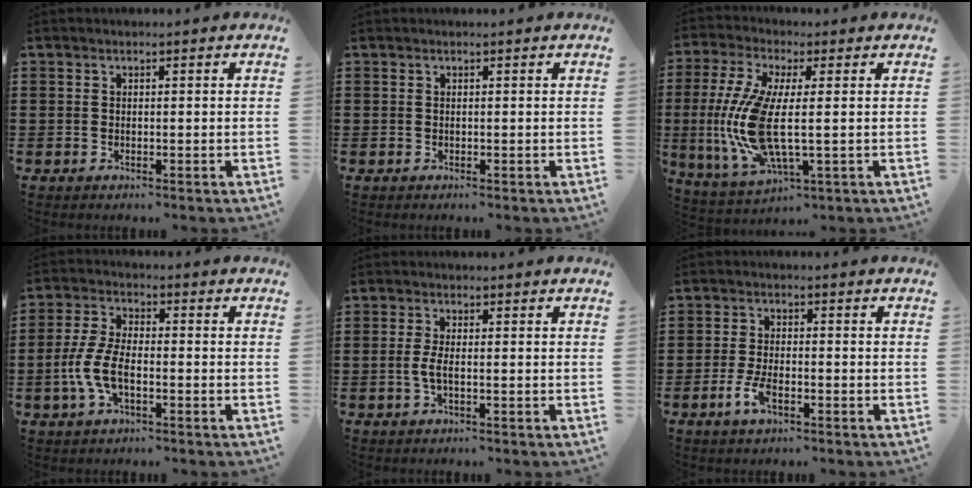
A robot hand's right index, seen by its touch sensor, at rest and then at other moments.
{"total": 0.0}
{"total": 12.1, "force": [-0.5, 3.2, 11.7], "torque": [-0.271, -0.035, -0.015]}
{"total": 6.8, "force": [-2.0, 3.2, 5.7], "torque": [-0.131, -0.003, -0.043]}
{"total": 2.6, "force": [-0.7, 0.5, 2.5], "torque": [-0.068, -0.008, -0.020]}
{"total": 4.3, "force": [-2.0, 1.7, 3.3], "torque": [-0.084, -0.005, -0.045]}